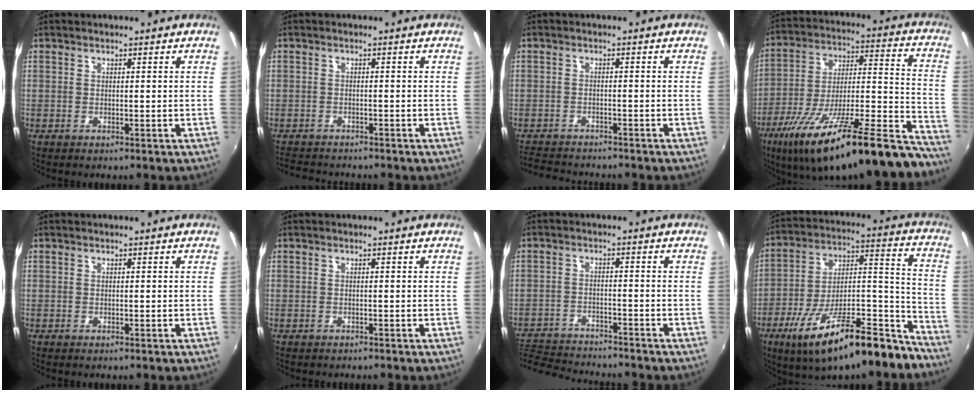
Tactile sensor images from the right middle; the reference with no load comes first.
{"total": 4.6, "force": [-4.4, 1.3, 0.9], "torque": [-0.033, -0.004, -0.076]}
{"total": 6.1, "force": [-5.7, 1.9, 1.2], "torque": [-0.047, 0.001, -0.097]}
{"total": 30.9, "force": [-23.2, 5.3, 19.7], "torque": [-0.285, -0.036, -0.352]}
{"total": 0.0}
{"total": 0.7, "force": [-0.6, 0.3, 0.1], "torque": [-0.005, 0.000, -0.008]}
{"total": 10.8, "force": [-10.1, 2.3, 2.9], "torque": [-0.082, 0.001, -0.168]}
{"total": 24.5, "force": [-17.3, 6.2, 16.2], "torque": [-0.255, -0.006, -0.271]}